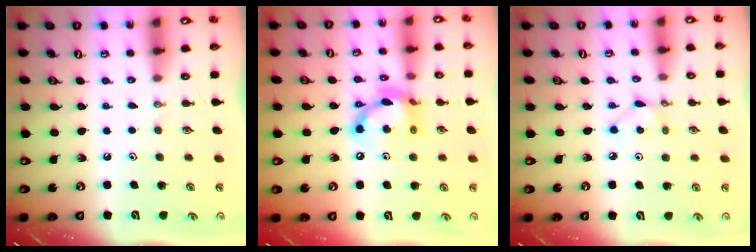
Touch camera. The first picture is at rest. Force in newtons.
{"total": 13.2, "press": 13.2, "slide": 1.2}
{"total": 2.2, "press": 2.2, "slide": 0.1}